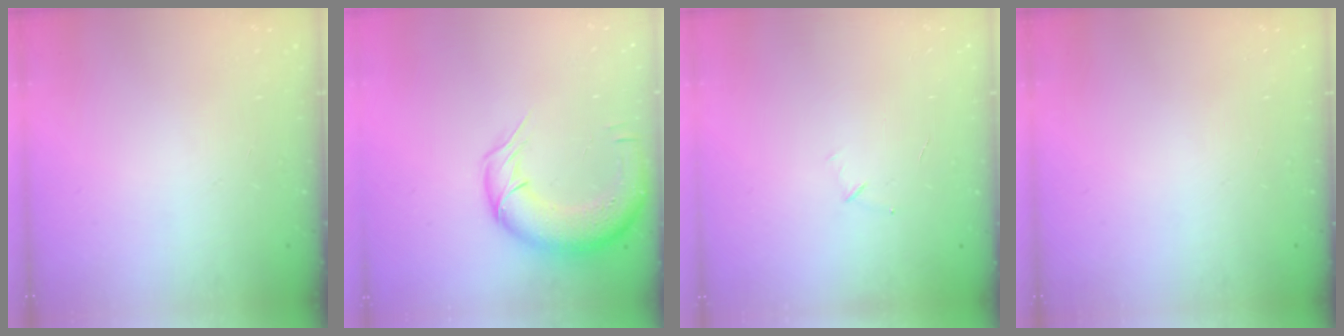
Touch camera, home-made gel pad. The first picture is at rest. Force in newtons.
{"total": 14.0, "press": 13.6, "slide": 3.1}
{"total": 3.8, "press": 3.7, "slide": 1.0}
{"total": 0.0}